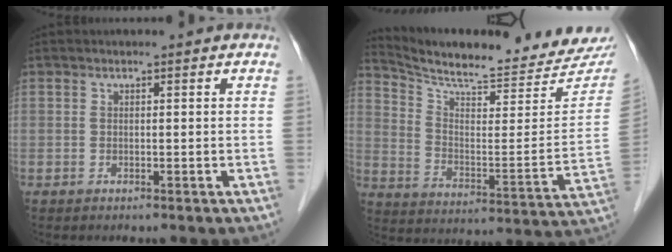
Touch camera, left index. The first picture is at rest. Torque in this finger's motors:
{"motor_torque": [-1.02, -1.12, 0.01, 0.02]}